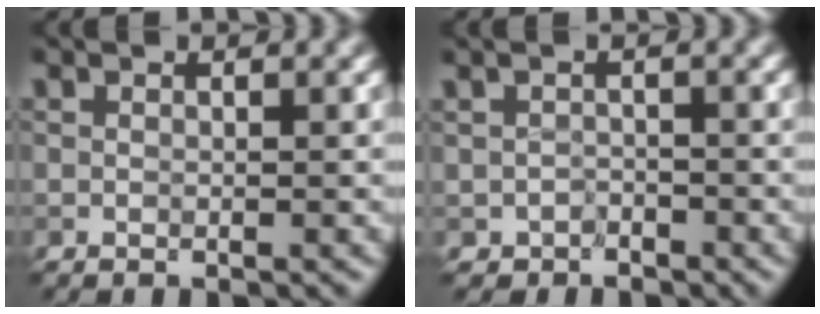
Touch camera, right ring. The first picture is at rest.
{"total": 1.0, "force": [-0.6, 0.7, -0.1], "torque": [0.013, 0.005, -0.013]}